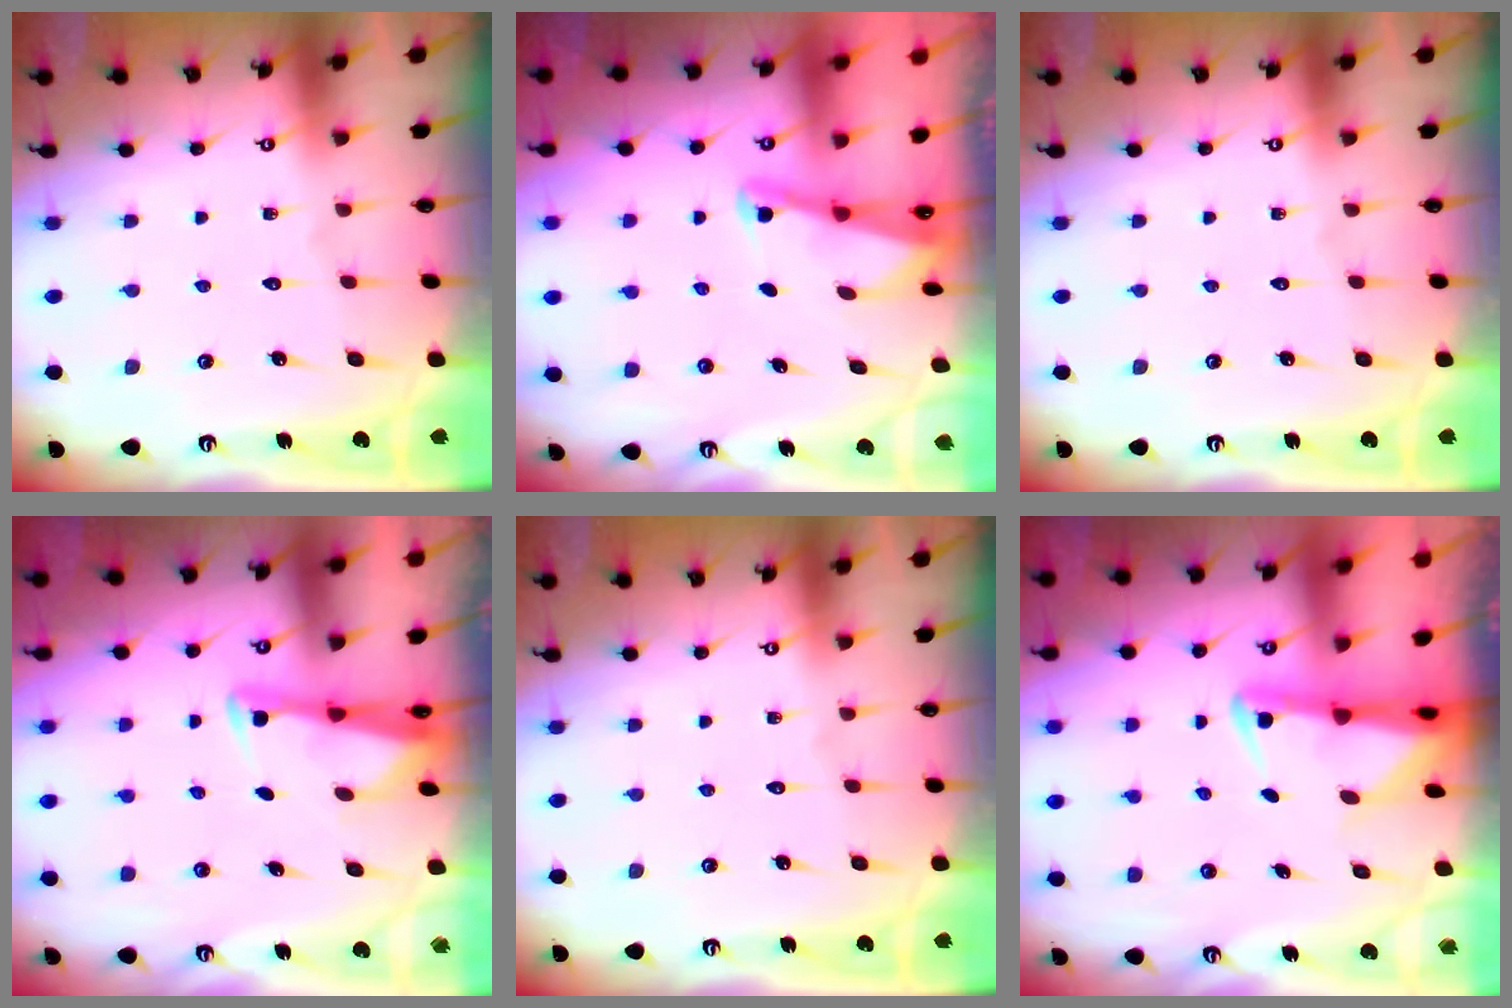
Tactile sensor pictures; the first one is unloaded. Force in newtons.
{"total": 1.9, "press": 1.9, "slide": 0.4}
{"total": 0.0}
{"total": 3.0, "press": 2.9, "slide": 0.4}
{"total": 0.0}
{"total": 2.9, "press": 2.9, "slide": 0.6}